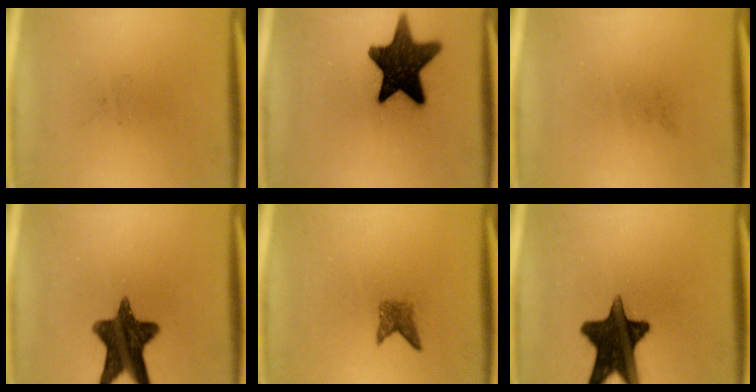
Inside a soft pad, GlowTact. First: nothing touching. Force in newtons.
{"total": 16.1}
{"total": 0.0}
{"total": 13.0}
{"total": 2.1}
{"total": 15.3}